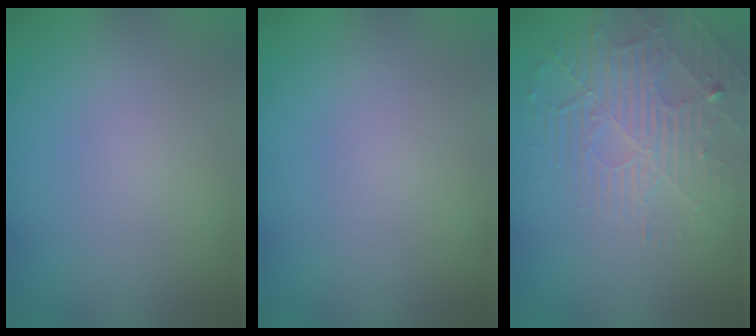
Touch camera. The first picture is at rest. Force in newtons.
{"total": 0.0}
{"total": 3.1, "press": 2.8, "slide": 1.4}